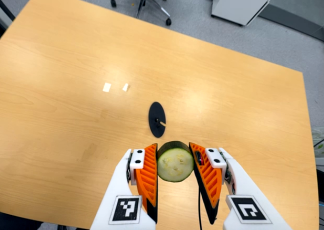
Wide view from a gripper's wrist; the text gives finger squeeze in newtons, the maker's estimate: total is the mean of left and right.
{"total": 12.5, "left": 11.1, "right": 13.9}